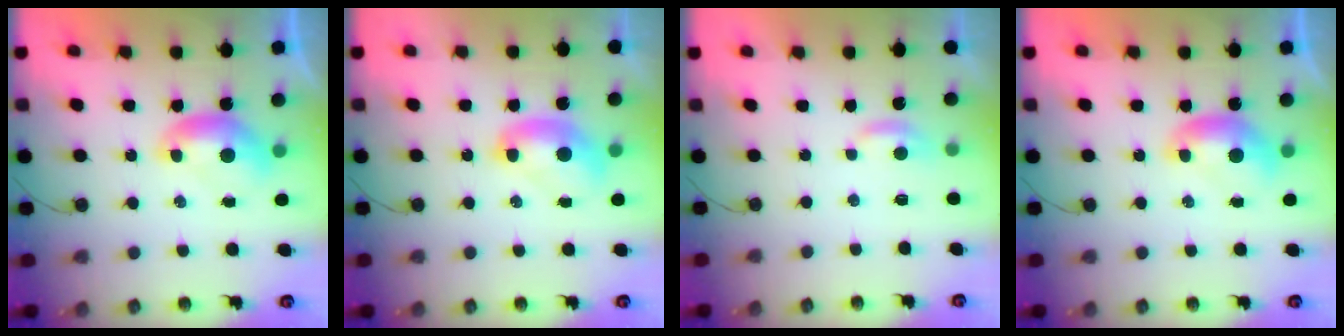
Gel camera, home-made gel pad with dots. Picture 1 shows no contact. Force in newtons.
{"total": 2.1, "press": 2.1, "slide": 0.2}
{"total": 2.3, "press": 2.3, "slide": 0.4}
{"total": 0.0}